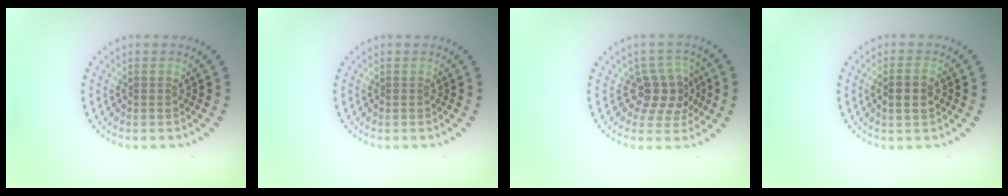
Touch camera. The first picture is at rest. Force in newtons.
{"total": 0.0}
{"total": 3.5, "press": 3.1, "slide": 1.6}
{"total": 2.3, "press": 2.2, "slide": 0.5}